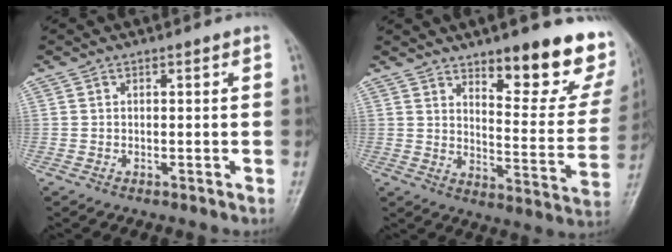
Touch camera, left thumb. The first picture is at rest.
{"total": 18.6, "force": [11.9, 6.3, 12.9], "torque": [-0.114, -0.080, 0.163]}